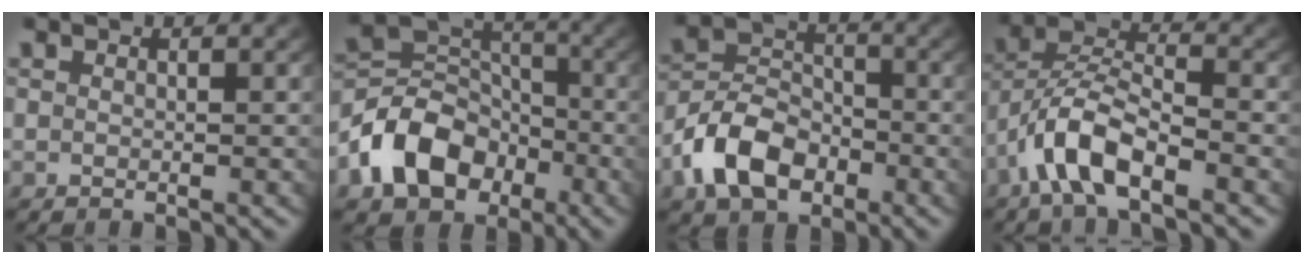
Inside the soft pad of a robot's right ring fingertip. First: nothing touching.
{"total": 9.1, "force": [-3.0, 7.2, 4.6], "torque": [-0.086, -0.026, -0.043]}
{"total": 7.3, "force": [-3.3, 5.2, 4.0], "torque": [-0.072, -0.016, -0.054]}
{"total": 5.8, "force": [-1.9, 3.5, 4.2], "torque": [-0.095, -0.013, -0.036]}